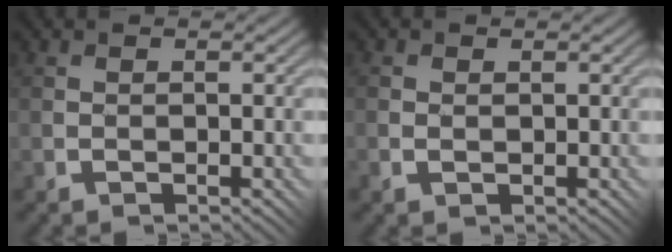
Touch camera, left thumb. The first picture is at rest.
{"total": 0.9, "force": [0.1, 0.8, 0.4], "torque": [-0.007, 0.000, 0.005]}